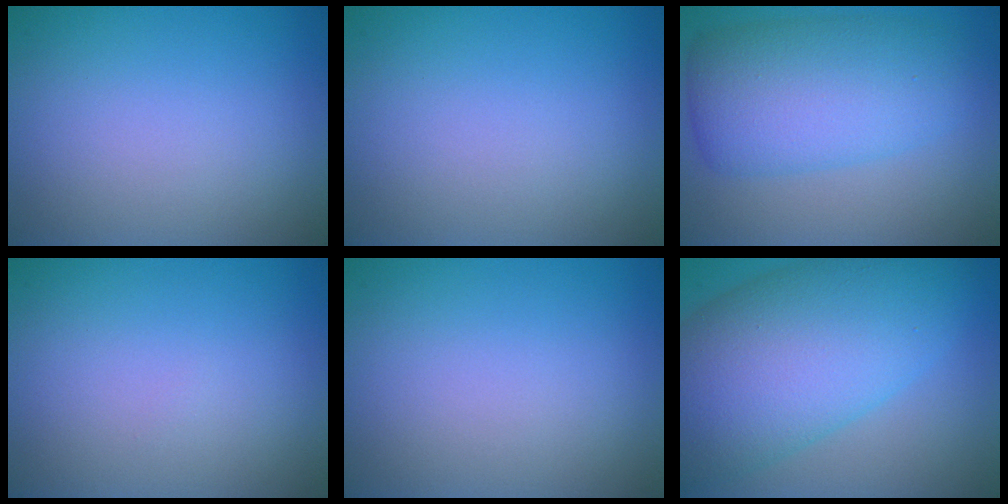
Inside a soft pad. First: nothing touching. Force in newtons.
{"total": 0.0}
{"total": 7.7, "press": 7.7, "slide": 0.1}
{"total": 0.0}
{"total": 0.0}
{"total": 12.4, "press": 12.4, "slide": 0.4}